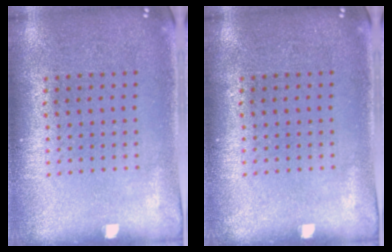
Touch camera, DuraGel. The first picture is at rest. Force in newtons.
{"total": 0.0}